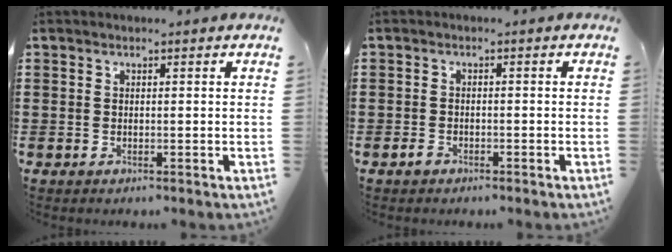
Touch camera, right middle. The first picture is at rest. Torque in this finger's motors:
{"motor_torque": [0.95, -0.15, 0.11, 0.00]}